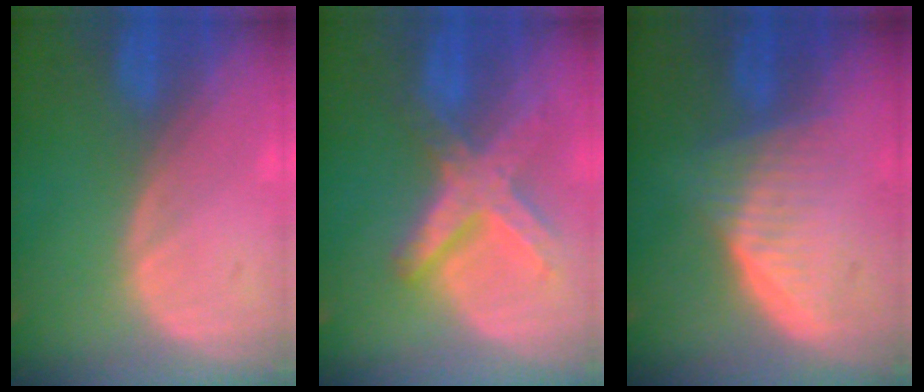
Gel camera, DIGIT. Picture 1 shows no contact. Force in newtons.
{"total": 8.3, "press": 7.1, "slide": 4.3}
{"total": 5.9, "press": 5.9, "slide": 0.6}